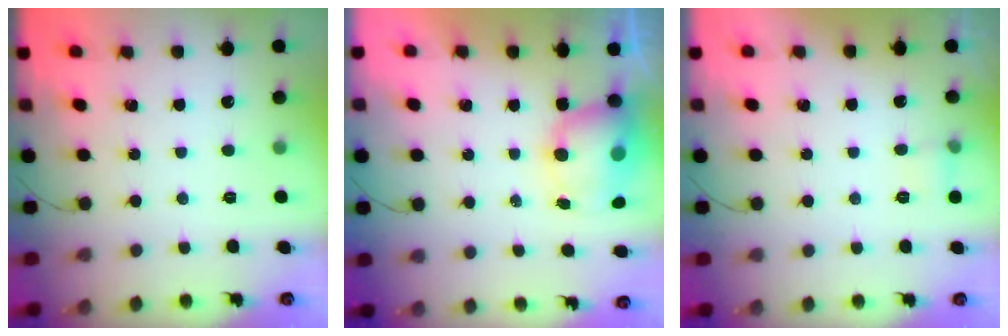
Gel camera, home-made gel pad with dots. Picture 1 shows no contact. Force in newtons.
{"total": 8.4, "press": 8.1, "slide": 2.3}
{"total": 4.3, "press": 4.1, "slide": 1.1}